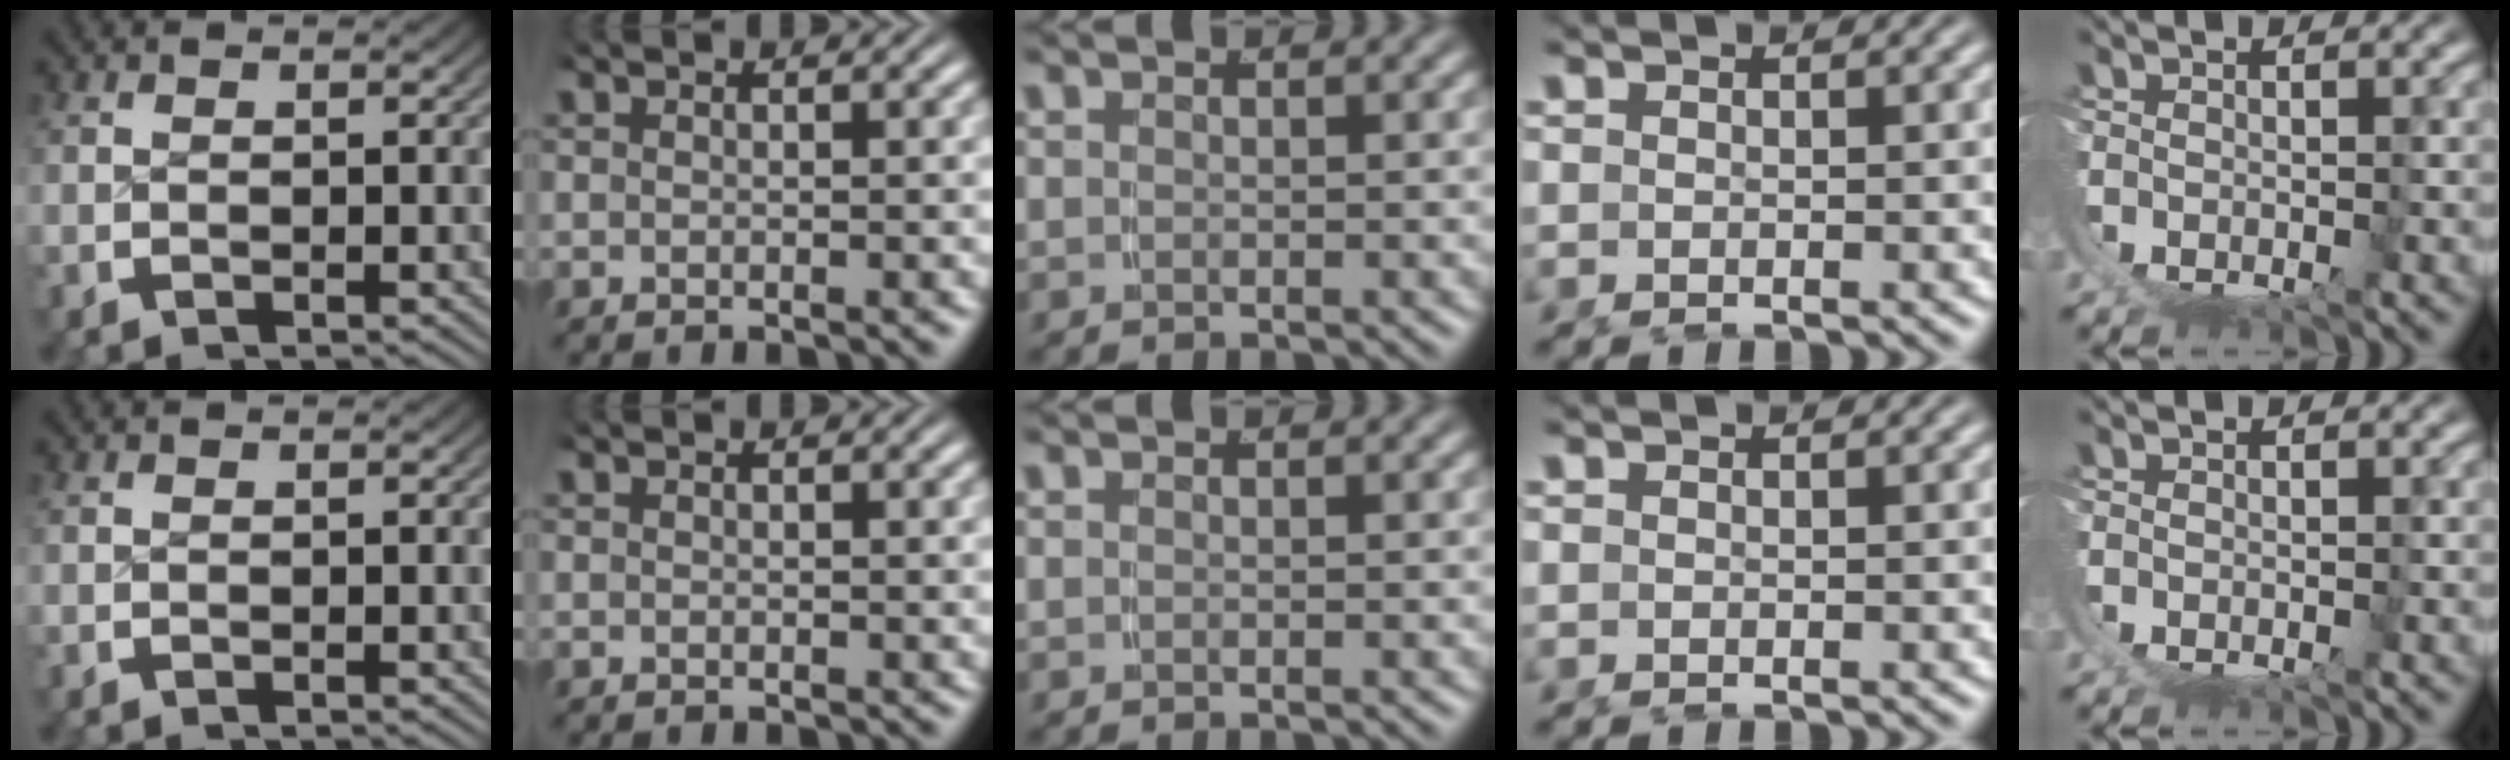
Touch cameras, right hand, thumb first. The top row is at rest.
{}